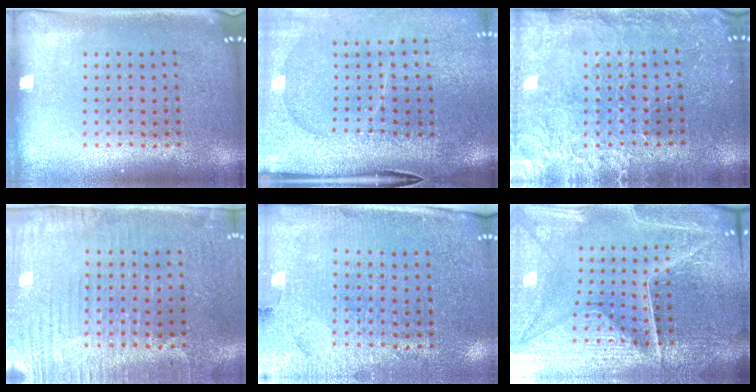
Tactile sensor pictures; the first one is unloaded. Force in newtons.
{"total": 4.6, "press": 3.6, "slide": 2.8}
{"total": 3.4, "press": 3.2, "slide": 1.3}
{"total": 3.1, "press": 2.6, "slide": 1.6}
{"total": 3.1, "press": 3.0, "slide": 1.0}
{"total": 5.4, "press": 5.1, "slide": 1.7}